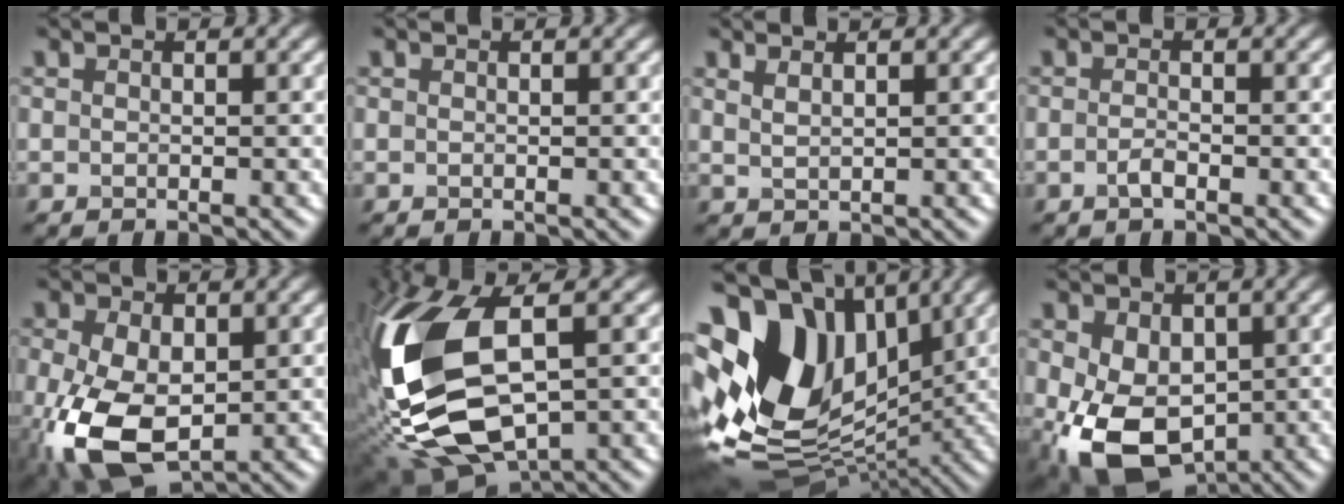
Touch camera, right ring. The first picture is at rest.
{"total": 0.0}
{"total": 1.4, "force": [1.0, 0.5, 0.8], "torque": [-0.012, -0.003, 0.020]}
{"total": 1.1, "force": [-0.6, 0.3, 0.8], "torque": [-0.019, 0.001, -0.013]}
{"total": 9.0, "force": [-1.7, 5.5, 6.9], "torque": [-0.173, -0.018, -0.032]}
{"total": 16.2, "force": [-0.6, 8.7, 13.7], "torque": [-0.330, -0.020, 0.001]}
{"total": 15.2, "force": [3.3, 10.1, 10.9], "torque": [-0.227, 0.009, 0.061]}
{"total": 9.6, "force": [-2.3, 6.6, 6.6], "torque": [-0.144, -0.035, -0.034]}